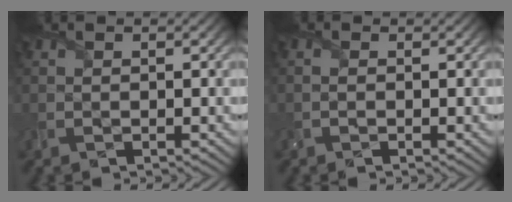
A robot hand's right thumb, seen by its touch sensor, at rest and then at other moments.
{"total": 0.0}